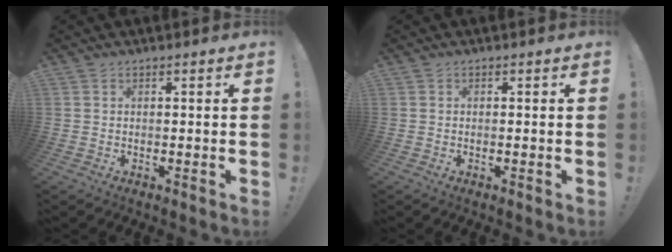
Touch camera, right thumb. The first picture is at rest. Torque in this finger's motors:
{"motor_torque": [-0.12, -0.22, 0.21, 0.06, 0.02]}